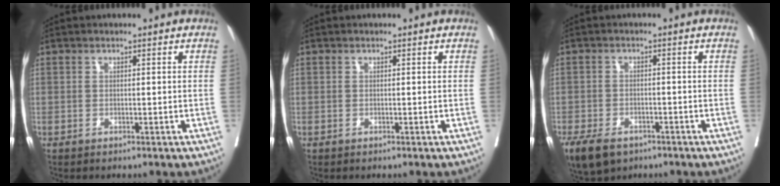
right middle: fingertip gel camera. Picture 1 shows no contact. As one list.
[{"total": 0.0}, {"total": 9.1, "force": [-6.0, 5.1, 4.6], "torque": [-0.101, -0.011, -0.092]}]